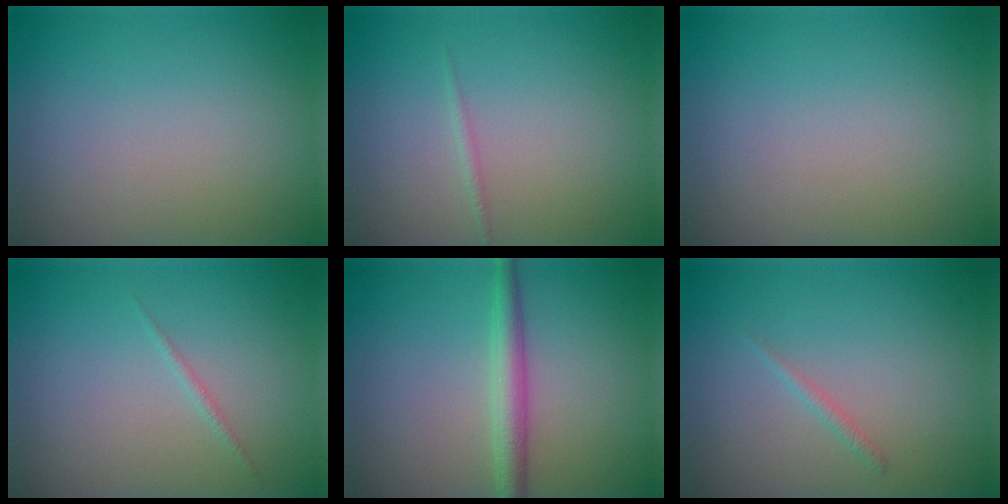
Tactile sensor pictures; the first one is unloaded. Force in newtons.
{"total": 0.6, "press": 0.6, "slide": 0.0}
{"total": 0.0}
{"total": 0.5, "press": 0.5, "slide": 0.0}
{"total": 3.0, "press": 3.0, "slide": 0.1}
{"total": 0.7, "press": 0.7, "slide": 0.0}